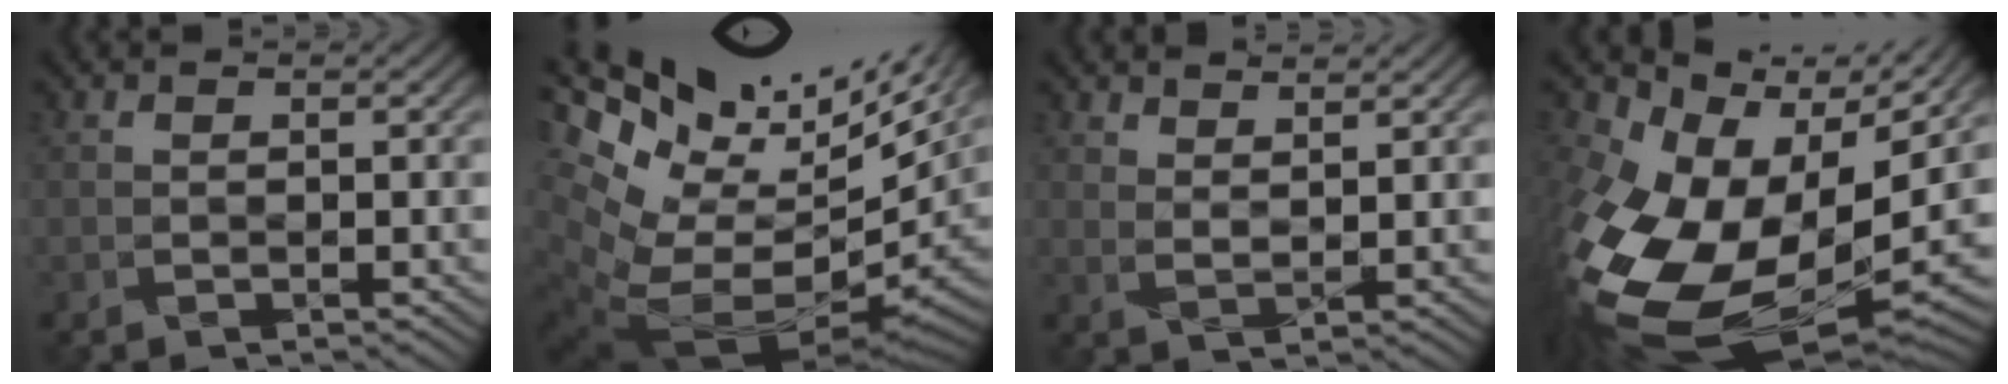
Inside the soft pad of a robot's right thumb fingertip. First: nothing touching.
{"total": 17.0, "force": [5.8, 8.4, 13.6], "torque": [-0.233, 0.001, 0.140]}
{"total": 3.4, "force": [3.0, 0.7, 1.4], "torque": [-0.008, -0.010, 0.052]}
{"total": 17.6, "force": [-1.2, 12.3, 12.5], "torque": [-0.276, -0.046, -0.002]}